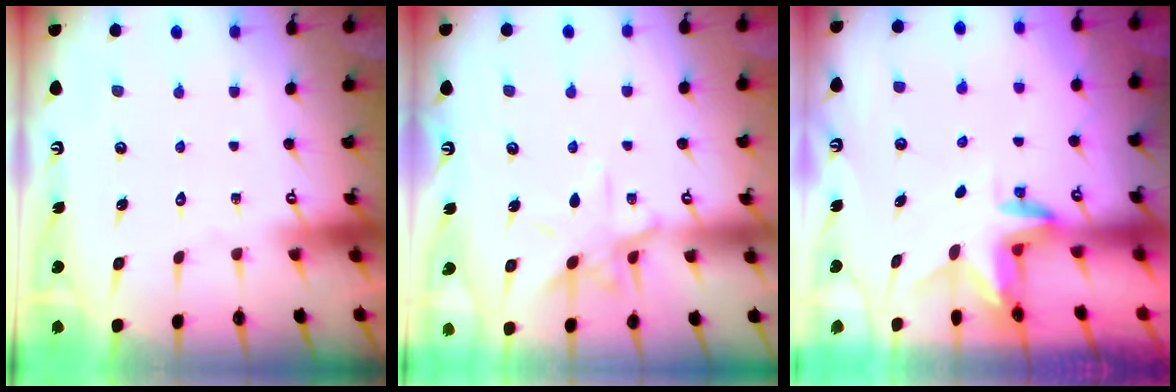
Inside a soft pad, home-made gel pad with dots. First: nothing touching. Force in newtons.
{"total": 9.4, "press": 9.4, "slide": 0.6}
{"total": 3.0, "press": 3.0, "slide": 0.2}